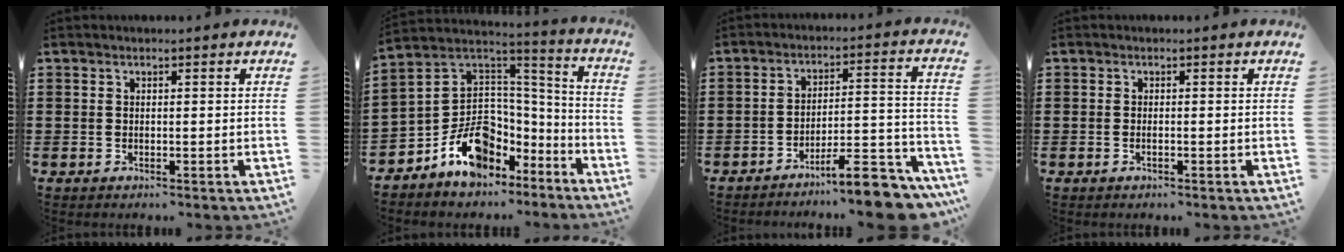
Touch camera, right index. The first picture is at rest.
{"total": 11.9, "force": [-5.8, 8.9, 5.4], "torque": [-0.129, 0.007, -0.100]}
{"total": 10.3, "force": [-8.7, 1.6, 5.3], "torque": [-0.066, 0.032, -0.159]}
{"total": 0.6, "force": [-0.3, 0.1, 0.5], "torque": [-0.010, -0.003, -0.004]}